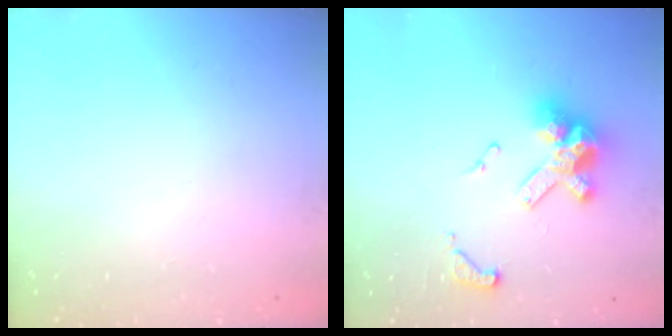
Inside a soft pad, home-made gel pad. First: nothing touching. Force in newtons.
{"total": 13.5, "press": 13.4, "slide": 1.8}